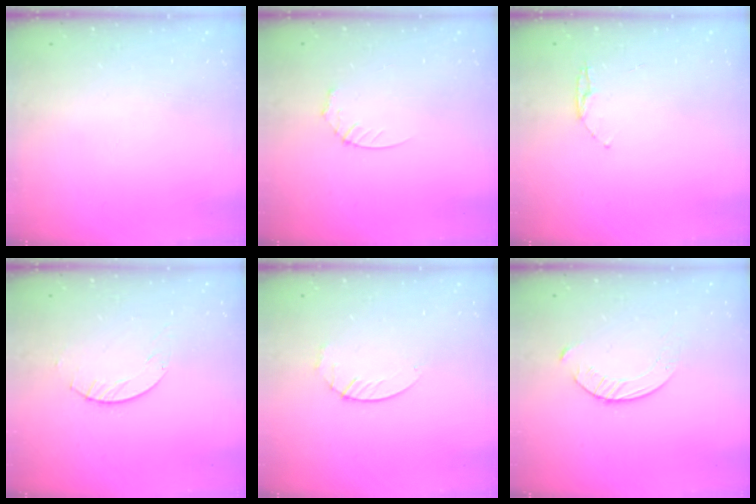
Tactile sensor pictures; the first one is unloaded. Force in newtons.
{"total": 3.5, "press": 3.5, "slide": 0.3}
{"total": 4.5, "press": 4.4, "slide": 0.4}
{"total": 2.9, "press": 2.9, "slide": 0.4}
{"total": 2.9, "press": 2.9, "slide": 0.4}
{"total": 4.6, "press": 4.5, "slide": 0.6}